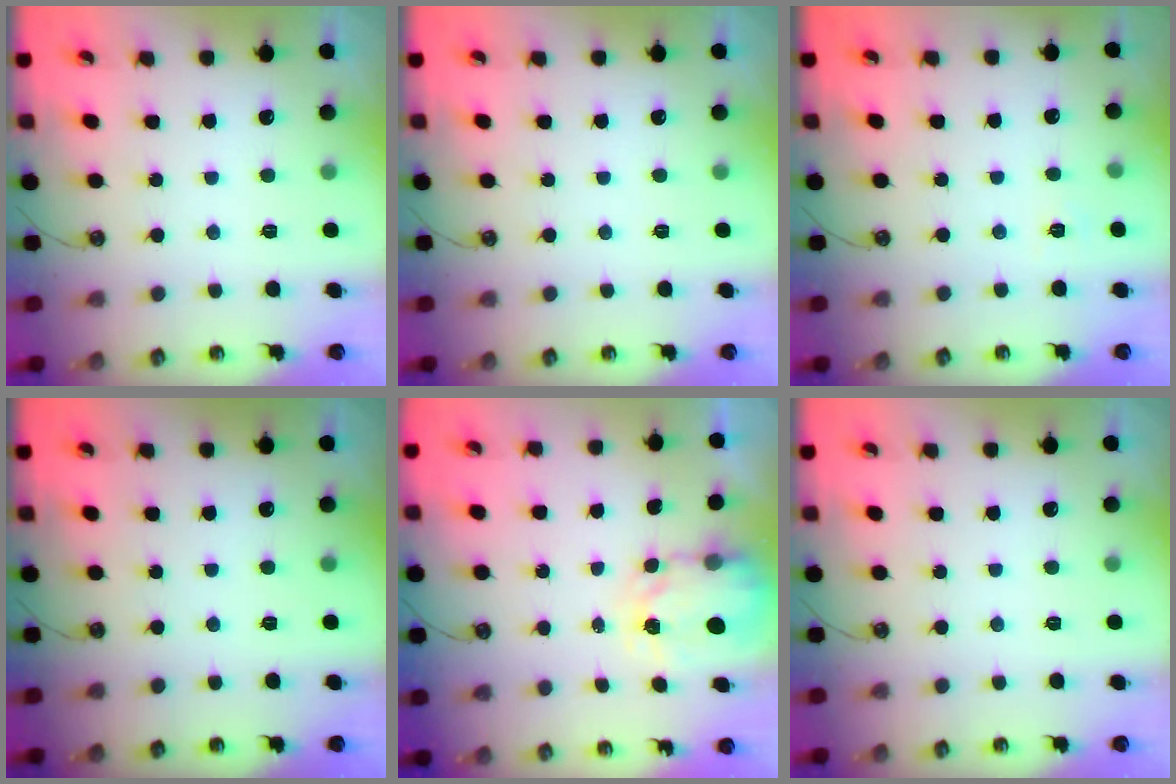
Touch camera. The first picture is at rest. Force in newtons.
{"total": 0.0}
{"total": 2.6, "press": 2.6, "slide": 0.3}
{"total": 0.0}
{"total": 3.9, "press": 3.9, "slide": 0.3}
{"total": 0.0}